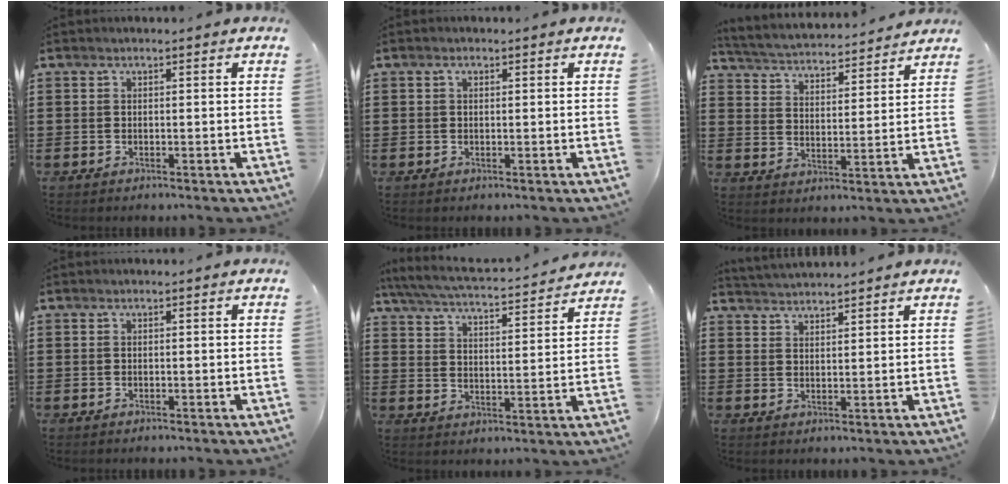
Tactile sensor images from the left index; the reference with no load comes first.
{"total": 0.8, "force": [0.3, 0.5, 0.5], "torque": [-0.012, 0.005, 0.005]}
{"total": 3.5, "force": [3.5, 0.0, 0.2], "torque": [-0.028, -0.029, 0.053]}
{"total": 0.0}
{"total": 4.8, "force": [4.5, -0.1, 1.8], "torque": [-0.058, -0.034, 0.070]}
{"total": 2.5, "force": [2.5, -0.3, -0.4], "torque": [-0.001, -0.008, 0.048]}